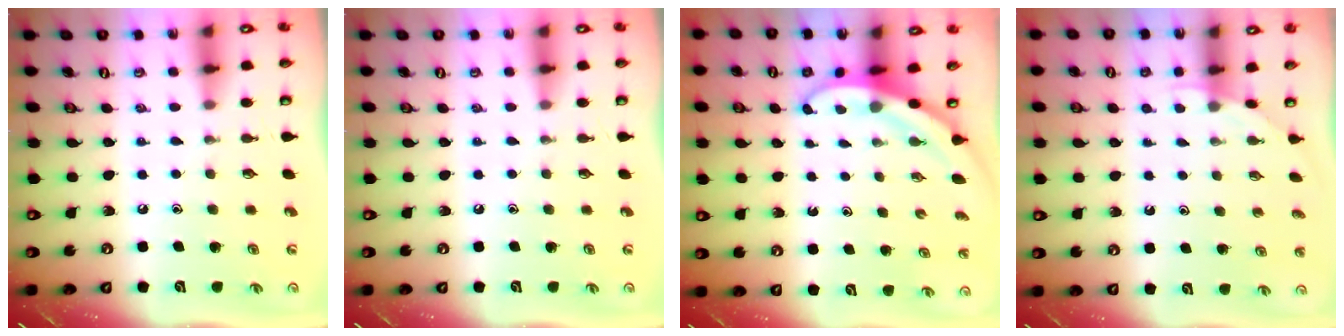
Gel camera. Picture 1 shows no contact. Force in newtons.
{"total": 0.0}
{"total": 2.9, "press": 2.9, "slide": 0.1}
{"total": 2.5, "press": 2.5, "slide": 0.2}